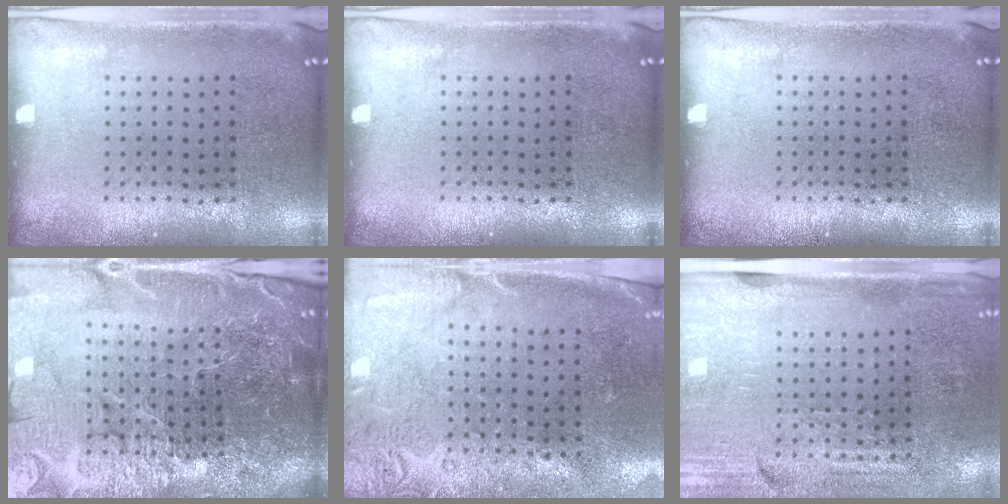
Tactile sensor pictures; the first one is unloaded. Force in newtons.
{"total": 0.0}
{"total": 0.0}
{"total": 6.2, "press": 5.5, "slide": 2.9}
{"total": 2.7, "press": 2.3, "slide": 1.5}
{"total": 3.4, "press": 3.1, "slide": 1.4}